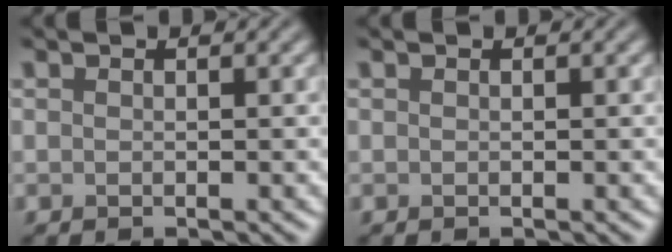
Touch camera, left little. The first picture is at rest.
{"total": 0.0}